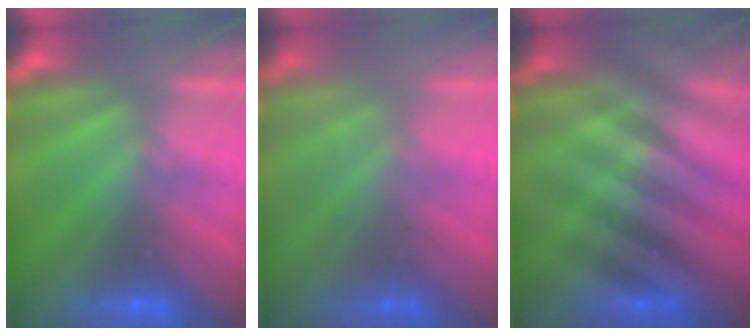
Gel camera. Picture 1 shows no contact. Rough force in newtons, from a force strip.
{"total": 1.2}
{"total": 2.6}